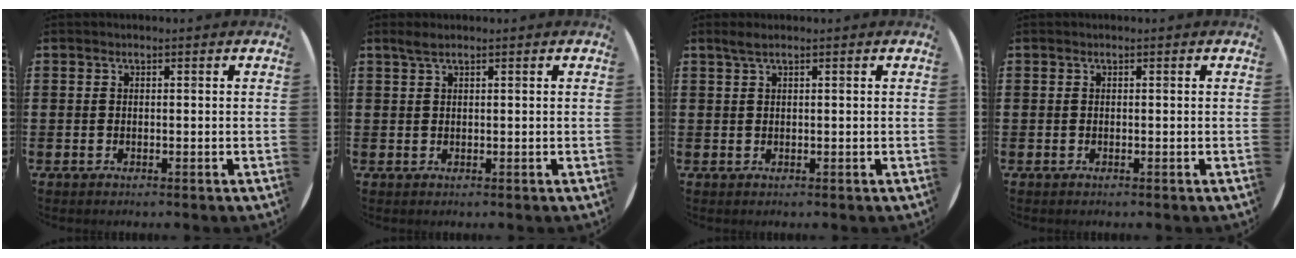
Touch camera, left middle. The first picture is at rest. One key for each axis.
{"total": 1.2, "fx": 0.9, "fy": 0.1, "fz": 0.8, "tx": -0.016, "ty": 0.002, "tz": 0.015}
{"total": 1.2, "fx": 0.7, "fy": 0.0, "fz": 0.9, "tx": -0.019, "ty": 0.003, "tz": 0.012}
{"total": 0.0}